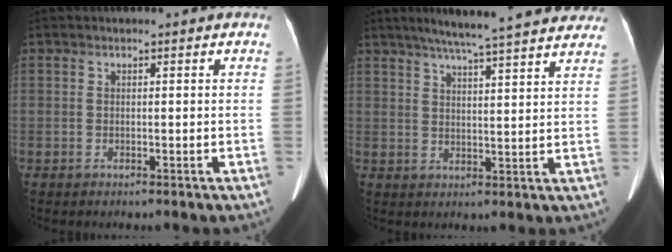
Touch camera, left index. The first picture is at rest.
{"total": 19.4, "force": [16.7, 1.4, 9.7], "torque": [-0.145, 0.023, 0.215]}